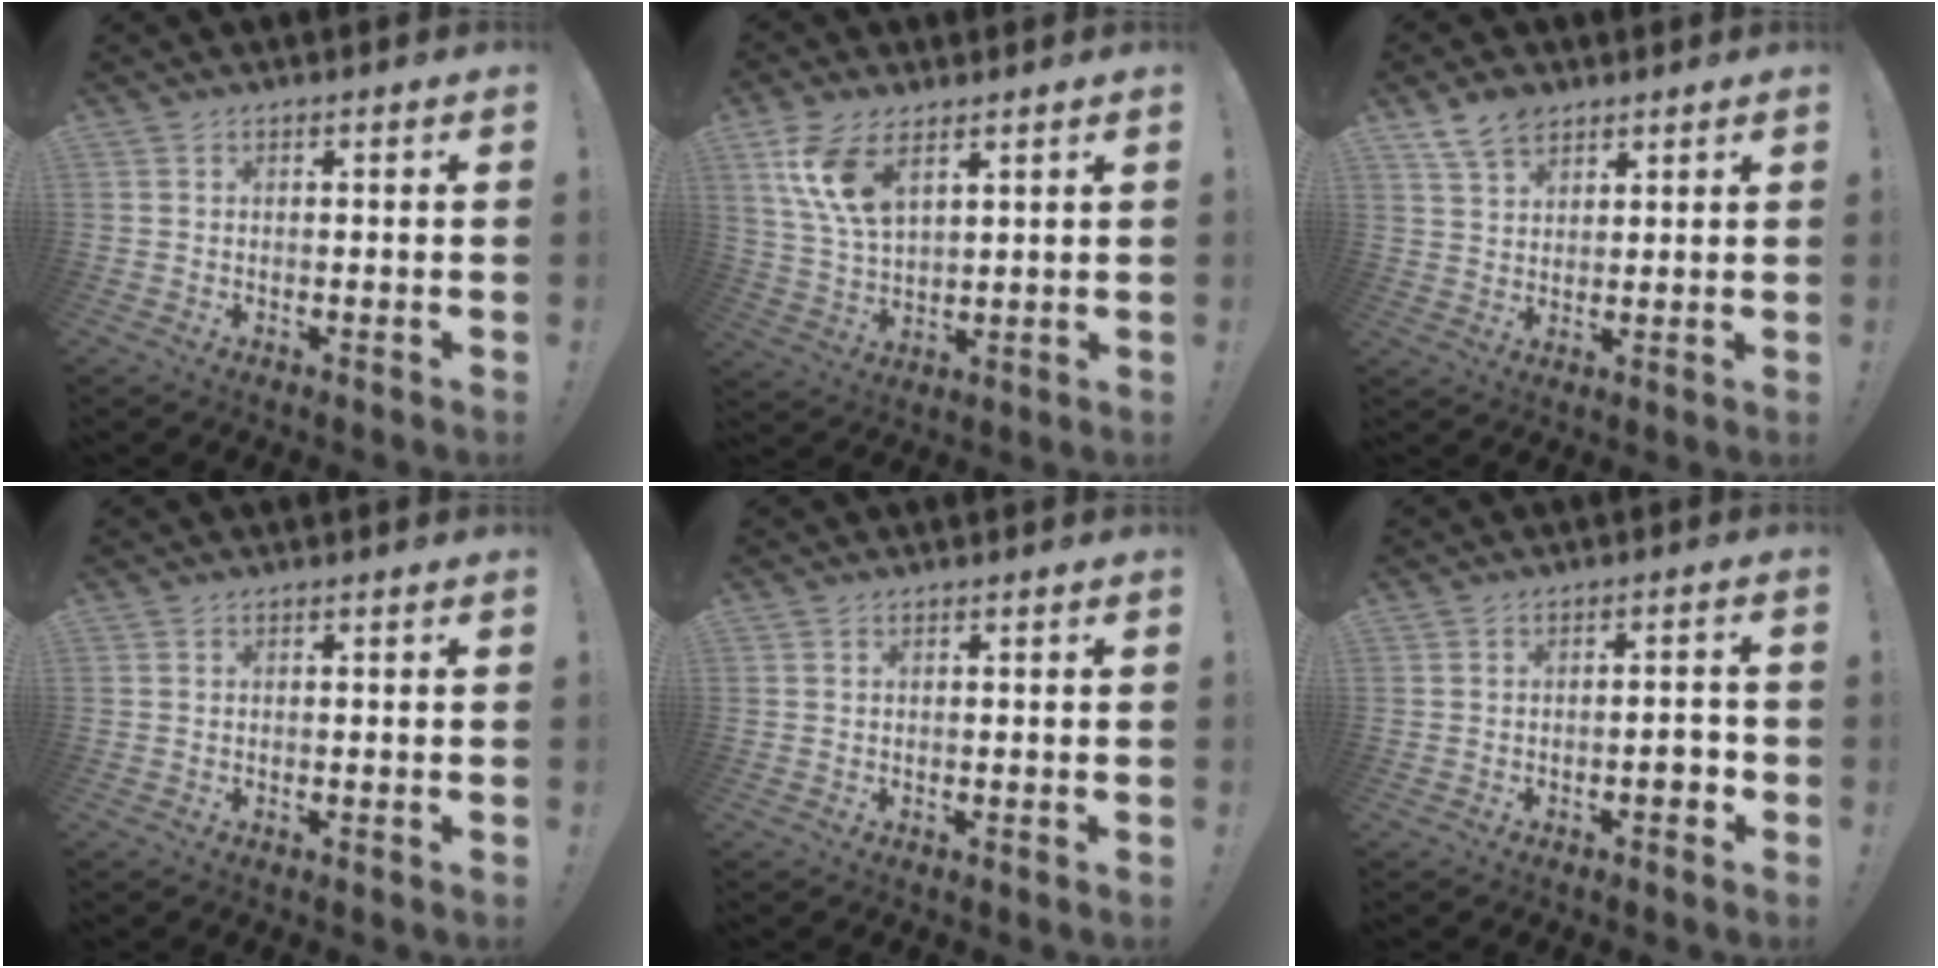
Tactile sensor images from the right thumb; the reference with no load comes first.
{"total": 11.7, "force": [6.5, 5.8, 7.8], "torque": [-0.167, -0.018, 0.122]}
{"total": 7.7, "force": [5.5, 4.4, 3.0], "torque": [-0.057, -0.023, 0.107]}
{"total": 0.0}
{"total": 0.0}
{"total": 4.2, "force": [-1.9, 1.4, 3.4], "torque": [-0.046, 0.008, -0.035]}